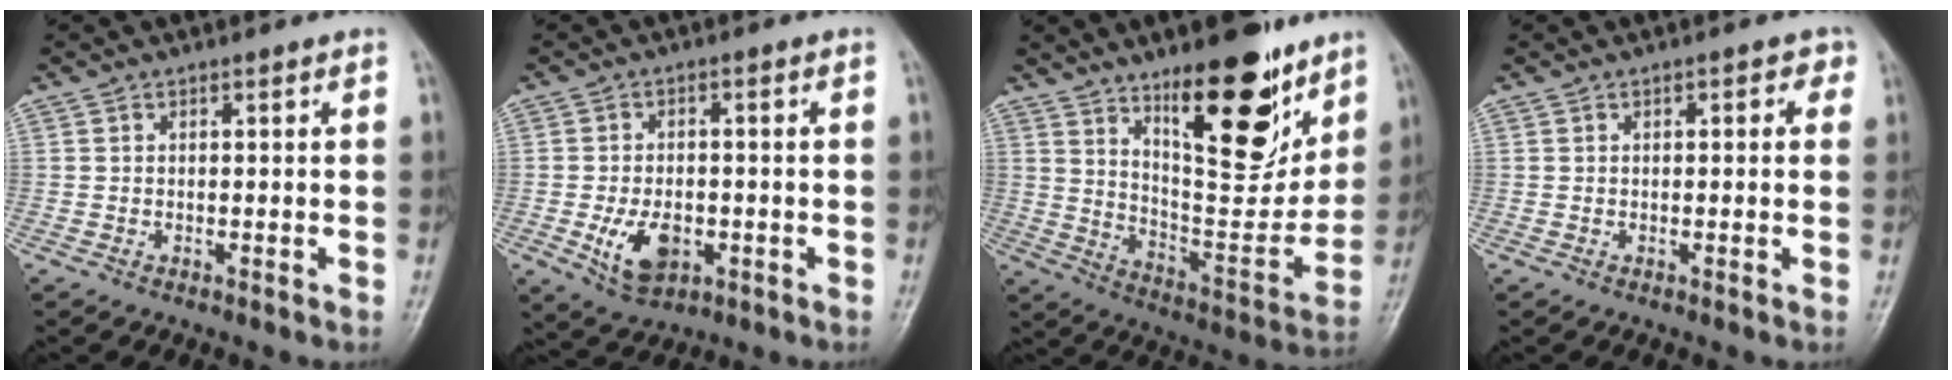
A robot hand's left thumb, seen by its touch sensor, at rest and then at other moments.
{"total": 7.7, "force": [-2.5, 4.9, 5.4], "torque": [-0.086, 0.002, -0.034]}
{"total": 21.2, "force": [12.7, 7.7, 15.1], "torque": [-0.177, -0.088, 0.211]}
{"total": 2.7, "force": [0.9, 1.5, 2.0], "torque": [-0.008, 0.003, 0.004]}